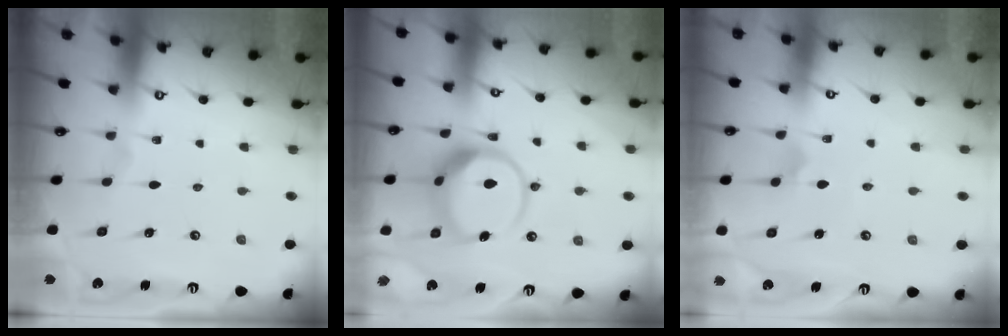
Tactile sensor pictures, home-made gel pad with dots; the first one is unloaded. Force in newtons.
{"total": 12.1, "press": 12.0, "slide": 1.6}
{"total": 3.9, "press": 3.8, "slide": 0.4}